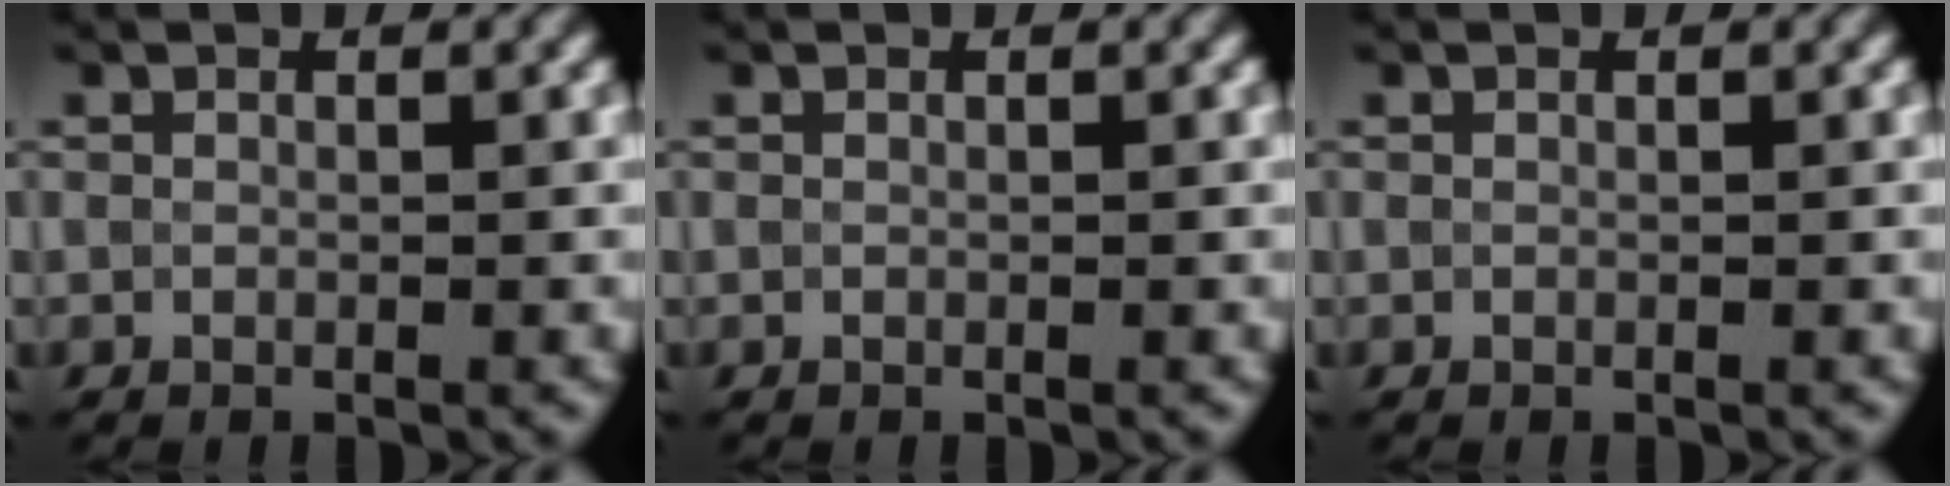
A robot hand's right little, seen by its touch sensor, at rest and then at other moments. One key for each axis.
{"total": 0.0}
{"total": 0.0}